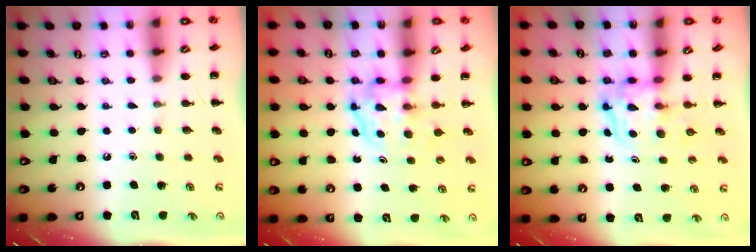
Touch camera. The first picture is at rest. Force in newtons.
{"total": 3.8, "press": 3.8, "slide": 0.2}
{"total": 3.6, "press": 3.6, "slide": 0.2}